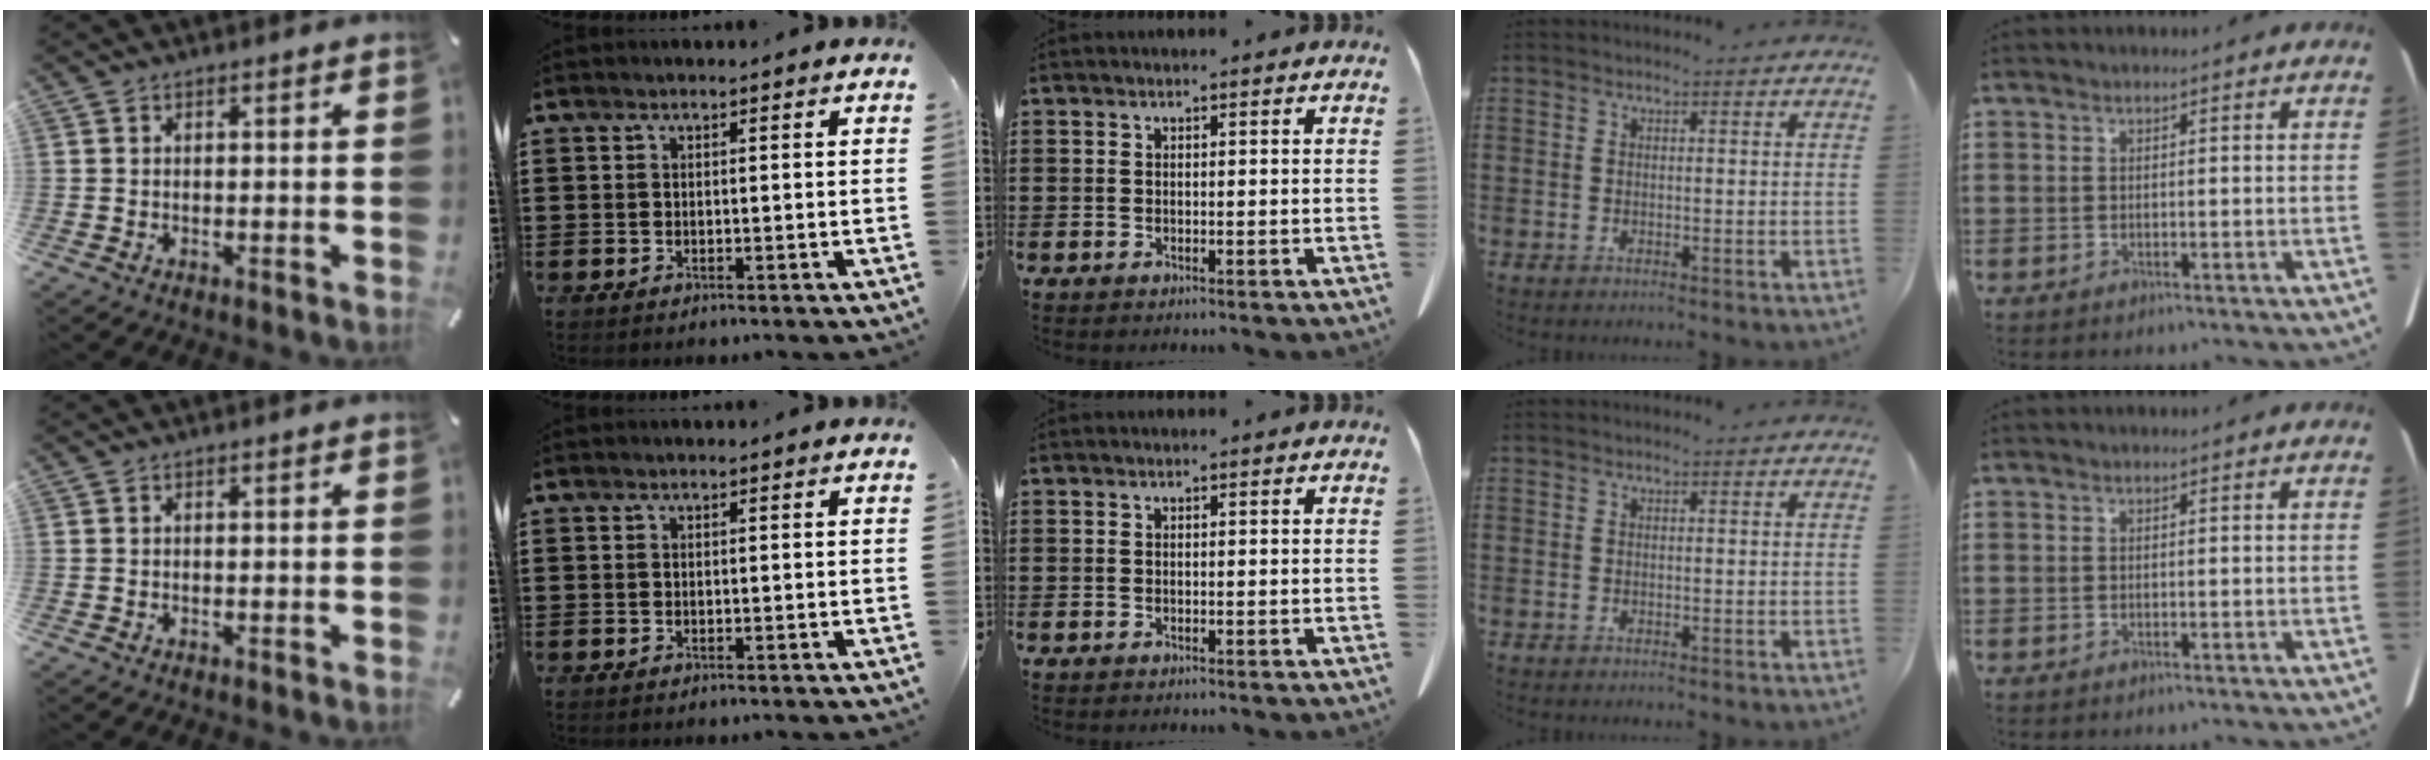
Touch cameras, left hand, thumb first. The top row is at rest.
{}